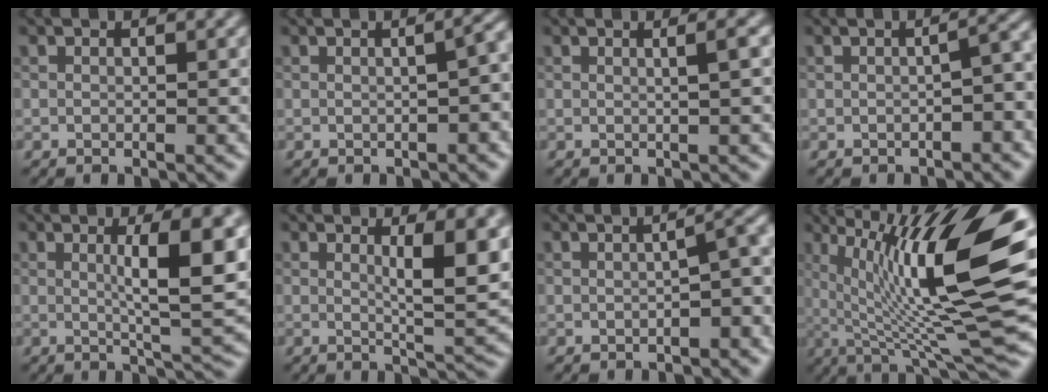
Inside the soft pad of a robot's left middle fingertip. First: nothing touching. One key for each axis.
{"total": 4.1, "fx": 0.2, "fy": 1.7, "fz": 3.8, "tx": -0.024, "ty": 0.014, "tz": 0.008}
{"total": 2.5, "fx": 0.6, "fy": 0.9, "fz": 2.3, "tx": -0.022, "ty": 0.008, "tz": -0.011}
{"total": 2.7, "fx": -0.6, "fy": 0.7, "fz": 2.6, "tx": -0.036, "ty": 0.014, "tz": -0.011}
{"total": 7.5, "fx": 1.4, "fy": 1.6, "fz": 7.2, "tx": -0.099, "ty": -0.003, "tz": 0.025}
{"total": 6.0, "fx": 1.5, "fy": 1.4, "fz": 5.6, "tx": -0.079, "ty": -0.009, "tz": 0.028}
{"total": 3.9, "fx": -0.8, "fy": 1.1, "fz": 3.7, "tx": -0.045, "ty": 0.015, "tz": -0.012}
{"total": 15.0, "fx": 3.4, "fy": 3.3, "fz": 14.2, "tx": -0.217, "ty": 0.008, "tz": 0.062}